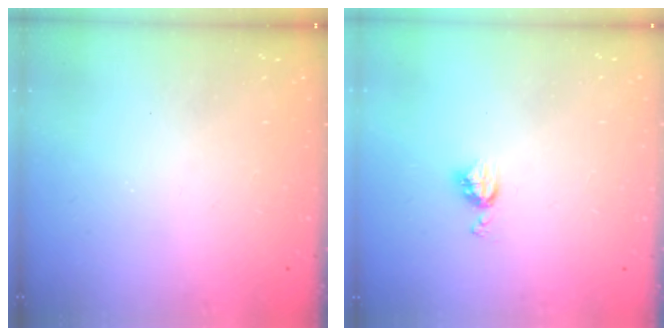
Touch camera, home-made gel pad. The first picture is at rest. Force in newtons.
{"total": 5.0, "press": 4.9, "slide": 0.7}